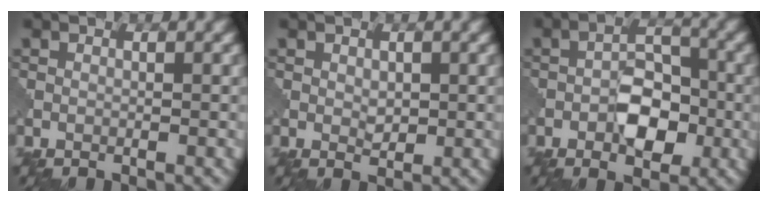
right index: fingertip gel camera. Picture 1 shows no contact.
{"total": 1.3, "force": [0.6, 0.8, 0.8], "torque": [-0.015, -0.003, 0.018]}
{"total": 4.4, "force": [-1.1, 2.5, 3.4], "torque": [-0.048, 0.010, -0.014]}